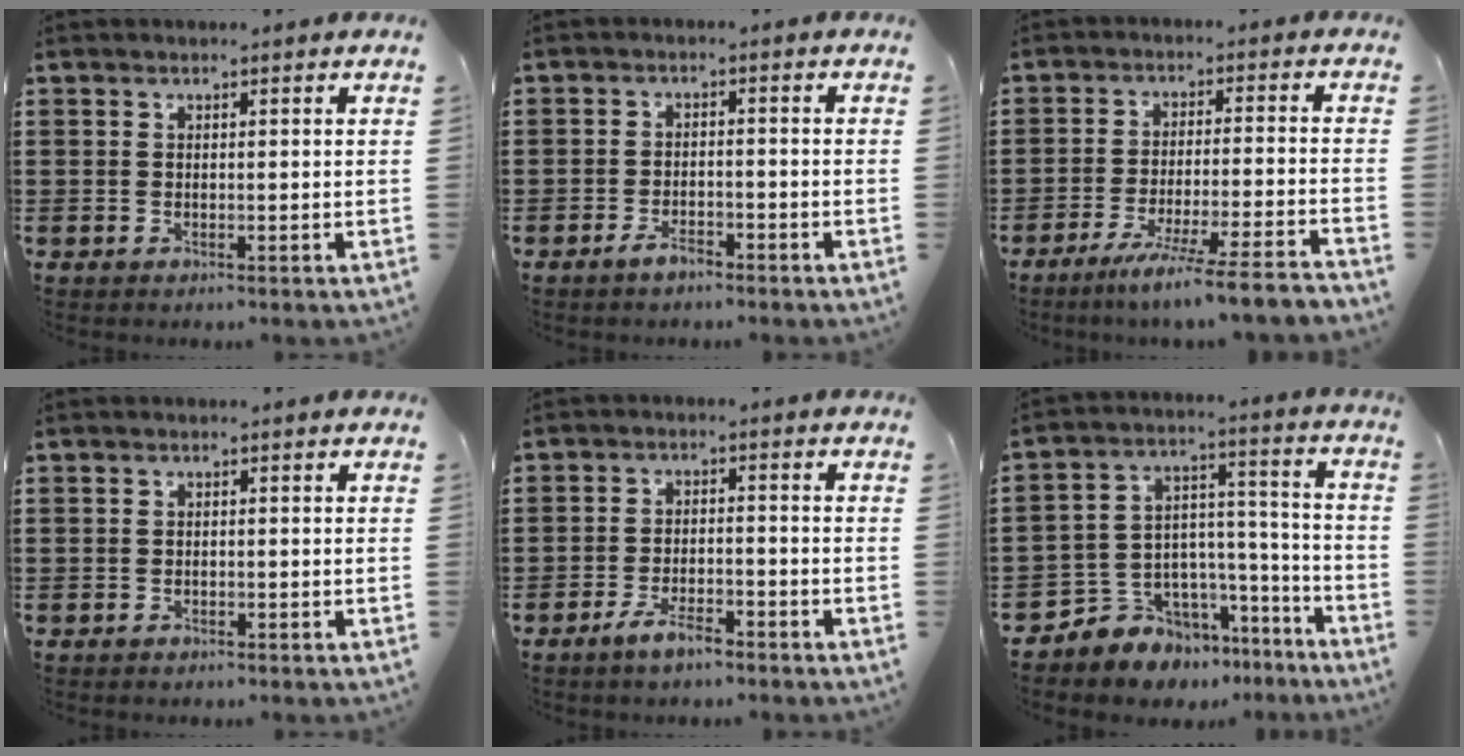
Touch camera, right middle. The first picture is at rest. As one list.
[{"total": 2.7, "force": [-2.3, 1.0, 1.2], "torque": [-0.029, 0.004, -0.047]}, {"total": 6.9, "force": [-6.1, -0.7, 3.2], "torque": [-0.051, -0.011, -0.113]}, {"total": 0.8, "force": [-0.7, 0.4, 0.1], "torque": [-0.003, 0.002, -0.016]}, {"total": 4.3, "force": [-3.4, 1.4, 2.2], "torque": [-0.050, 0.005, -0.069]}, {"total": 6.7, "force": [-5.3, 4.1, -0.6], "torque": [-0.010, 0.003, -0.100]}]